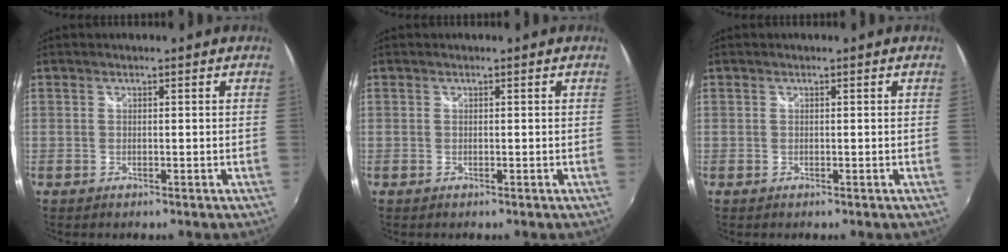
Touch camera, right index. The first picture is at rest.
{"total": 0.0}
{"total": 0.0}